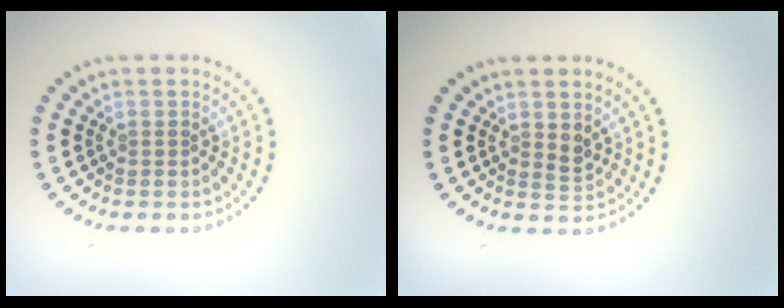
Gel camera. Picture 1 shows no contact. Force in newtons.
{"total": 1.2, "press": 1.0, "slide": 0.5}